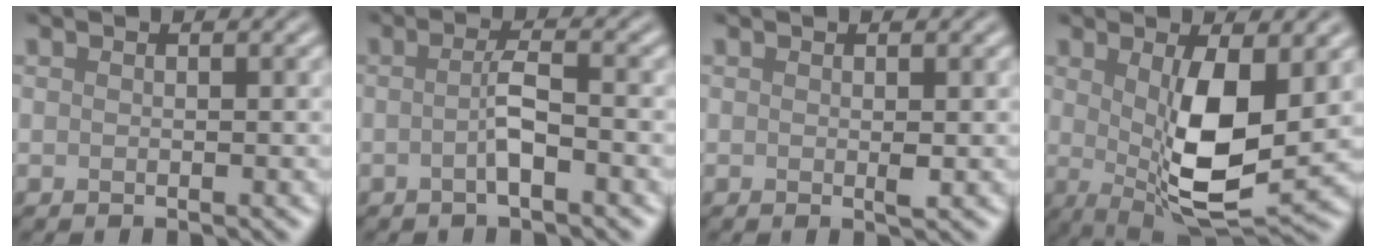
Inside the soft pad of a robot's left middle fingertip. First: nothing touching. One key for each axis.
{"total": 2.3, "fx": -0.9, "fy": 0.2, "fz": 2.2, "tx": -0.043, "ty": 0.001, "tz": -0.017}
{"total": 0.7, "fx": 0.0, "fy": -0.1, "fz": 0.7, "tx": -0.018, "ty": -0.002, "tz": 0.001}
{"total": 8.5, "fx": 0.4, "fy": 2.8, "fz": 8.0, "tx": -0.144, "ty": -0.015, "tz": 0.014}